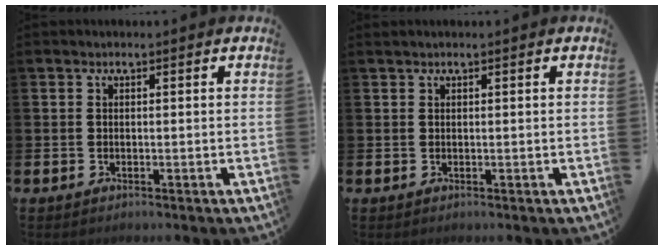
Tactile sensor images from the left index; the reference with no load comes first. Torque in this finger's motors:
{"motor_torque": [-0.01, 0.00, -0.01, 0.00]}